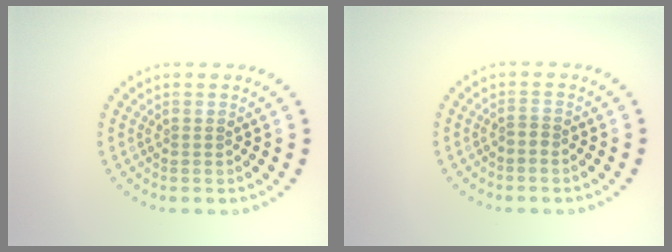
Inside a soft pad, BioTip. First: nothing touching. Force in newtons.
{"total": 0.6, "press": 0.3, "slide": 0.5}